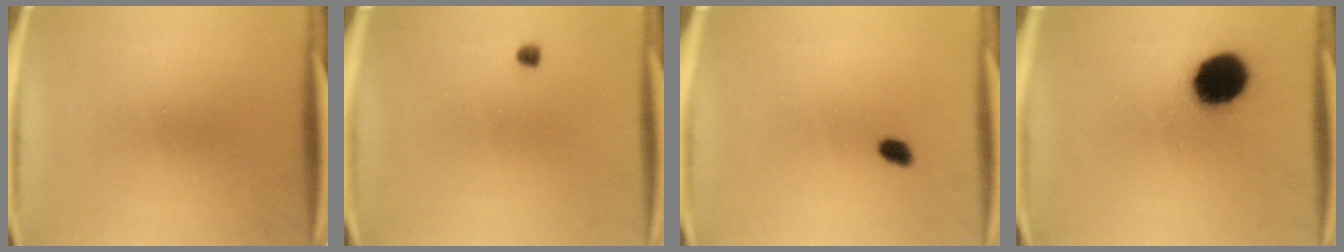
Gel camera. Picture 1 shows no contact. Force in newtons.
{"total": 1.0}
{"total": 1.4}
{"total": 13.9}